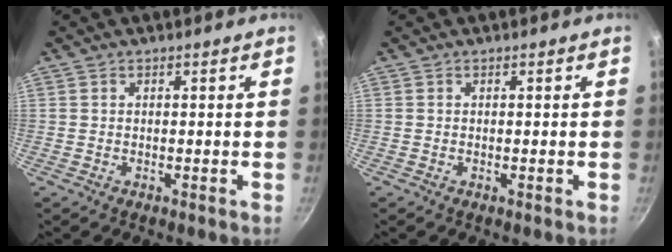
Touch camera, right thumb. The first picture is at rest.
{"total": 0.0}